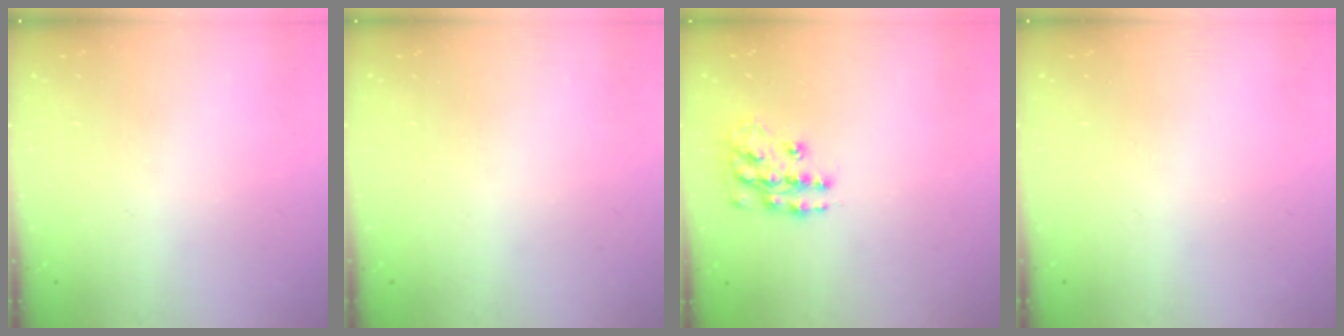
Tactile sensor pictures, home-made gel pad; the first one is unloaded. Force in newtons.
{"total": 0.0}
{"total": 11.7, "press": 11.6, "slide": 0.8}
{"total": 0.0}